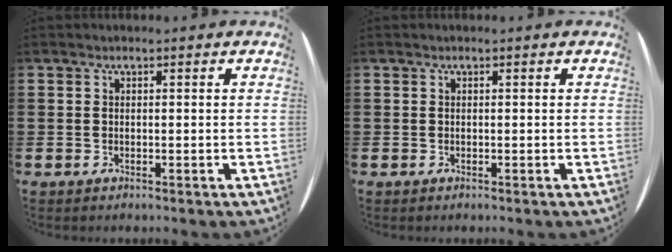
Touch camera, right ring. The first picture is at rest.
{"total": 0.0}